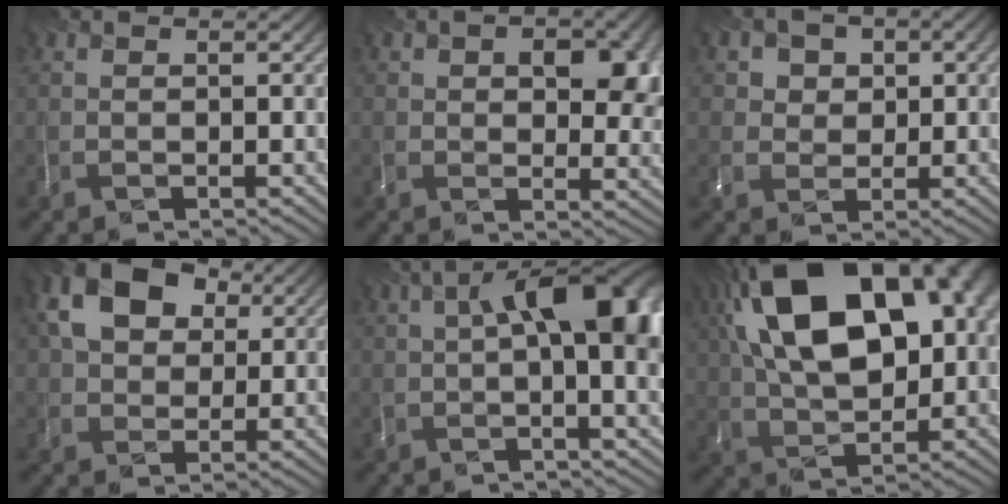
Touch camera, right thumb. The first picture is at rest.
{"total": 7.5, "force": [2.1, 4.6, 5.5], "torque": [-0.059, -0.015, 0.039]}
{"total": 3.5, "force": [1.3, 3.2, 0.7], "torque": [-0.022, -0.015, 0.031]}
{"total": 9.8, "force": [3.4, 7.1, 5.7], "torque": [-0.122, 0.013, 0.064]}
{"total": 11.6, "force": [1.7, 4.5, 10.6], "torque": [-0.134, 0.005, 0.024]}
{"total": 20.2, "force": [5.3, 11.9, 15.4], "torque": [-0.261, 0.041, 0.081]}